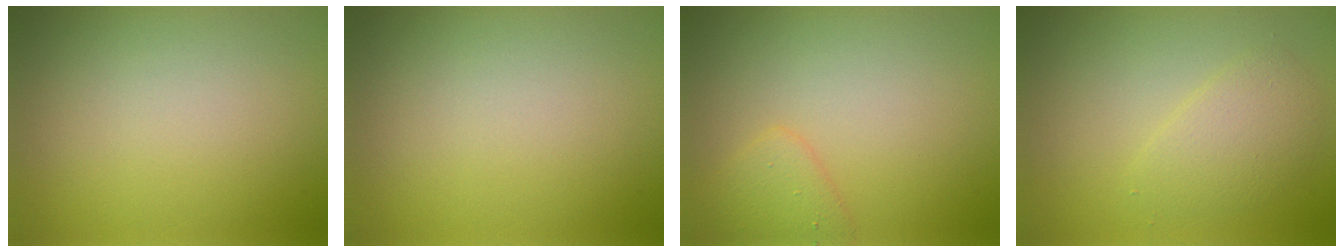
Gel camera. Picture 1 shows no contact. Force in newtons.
{"total": 0.0}
{"total": 1.9, "press": 1.9, "slide": 0.1}
{"total": 2.6, "press": 2.6, "slide": 0.3}